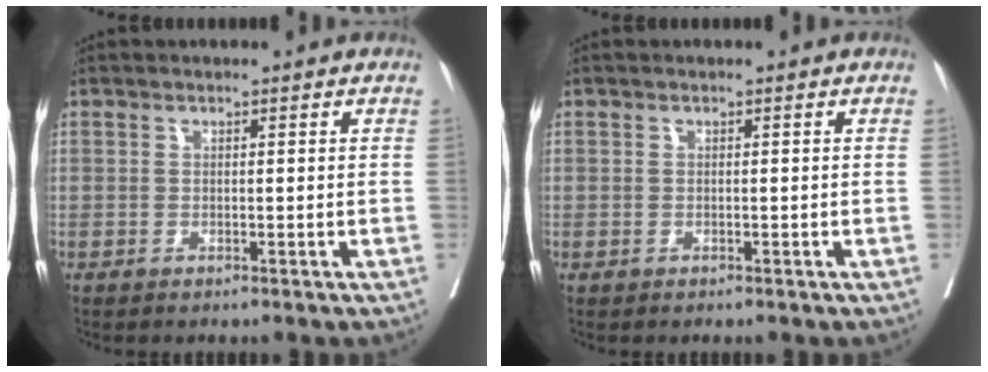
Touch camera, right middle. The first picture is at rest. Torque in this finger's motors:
{"motor_torque": [0.29, -0.42, -0.12, -0.21]}